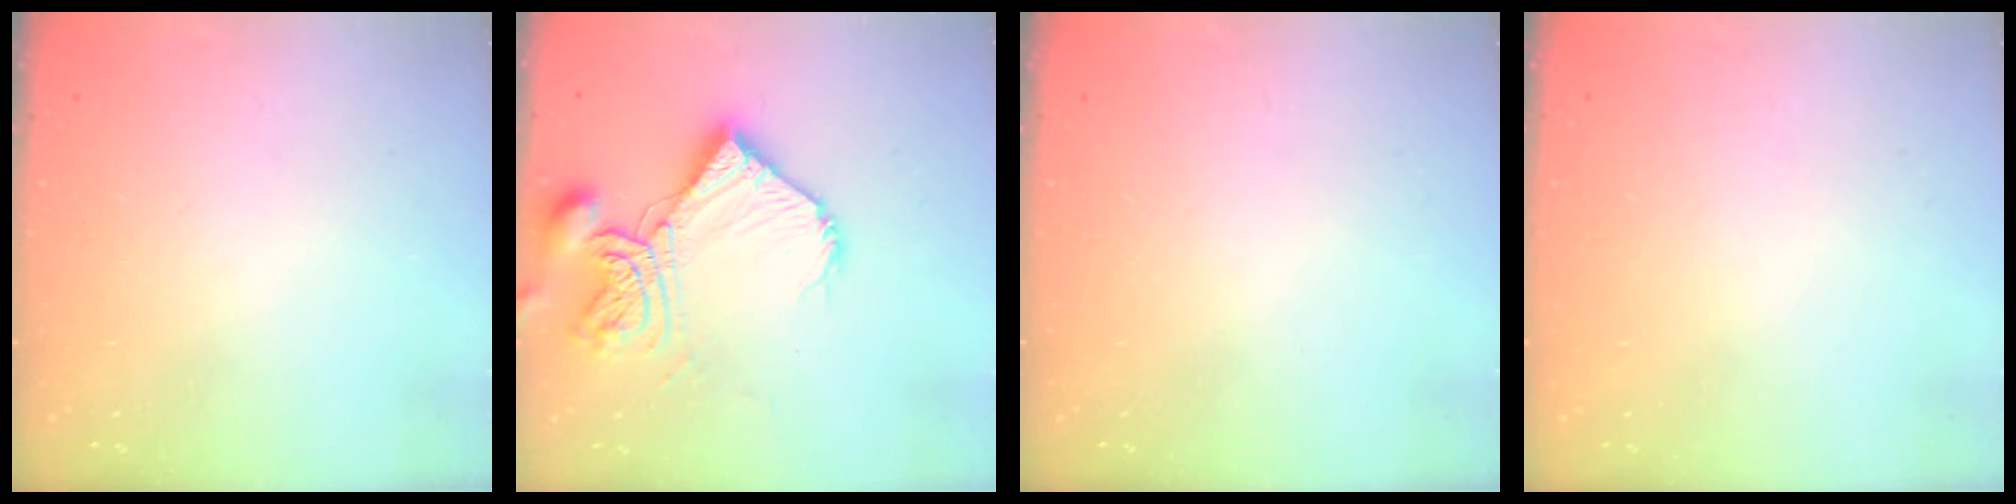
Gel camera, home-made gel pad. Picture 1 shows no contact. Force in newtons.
{"total": 14.2, "press": 14.1, "slide": 1.9}
{"total": 0.0}
{"total": 1.4, "press": 1.4, "slide": 0.1}